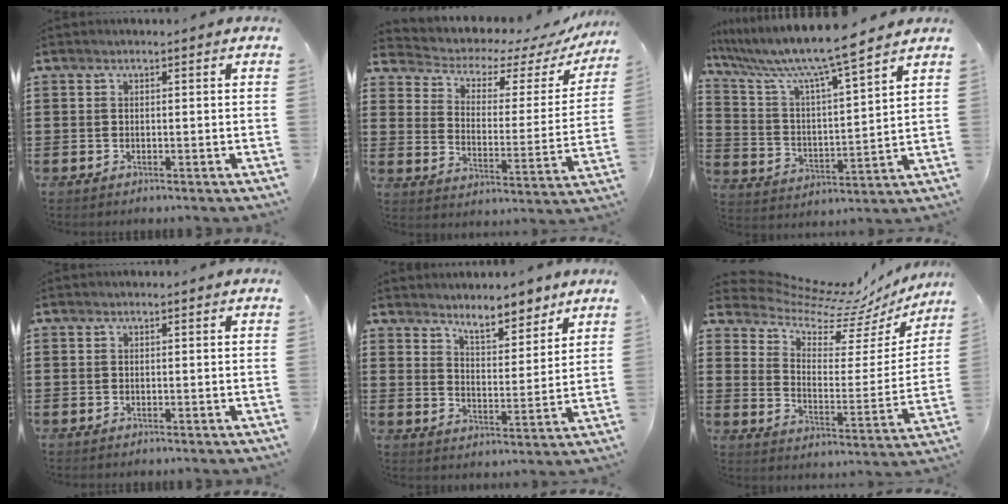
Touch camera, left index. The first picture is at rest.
{"total": 3.9, "force": [3.1, 1.6, 1.5], "torque": [-0.051, -0.022, 0.044]}
{"total": 9.1, "force": [7.8, 0.1, 4.8], "torque": [-0.126, -0.052, 0.126]}
{"total": 0.0}
{"total": 6.2, "force": [5.7, 1.3, 1.9], "torque": [-0.040, -0.026, 0.101]}
{"total": 8.0, "force": [6.9, 2.8, 2.9], "torque": [-0.077, -0.060, 0.116]}